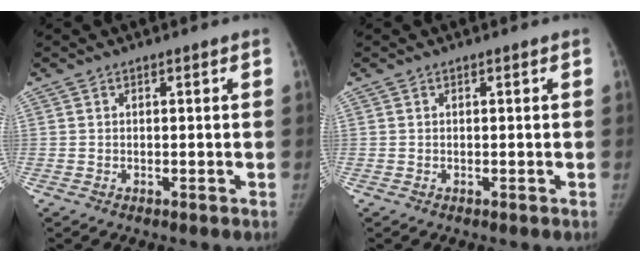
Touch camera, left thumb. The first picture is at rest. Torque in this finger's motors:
{"motor_torque": [0.03, 0.02, 0.24, -0.24, 0.02]}